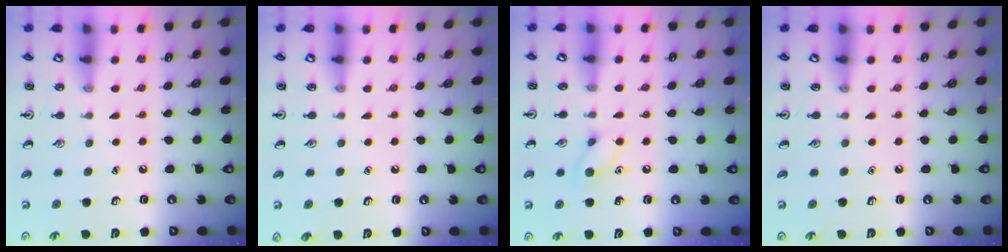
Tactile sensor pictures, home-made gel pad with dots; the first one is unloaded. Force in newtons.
{"total": 0.0}
{"total": 6.7, "press": 6.6, "slide": 0.9}
{"total": 0.0}